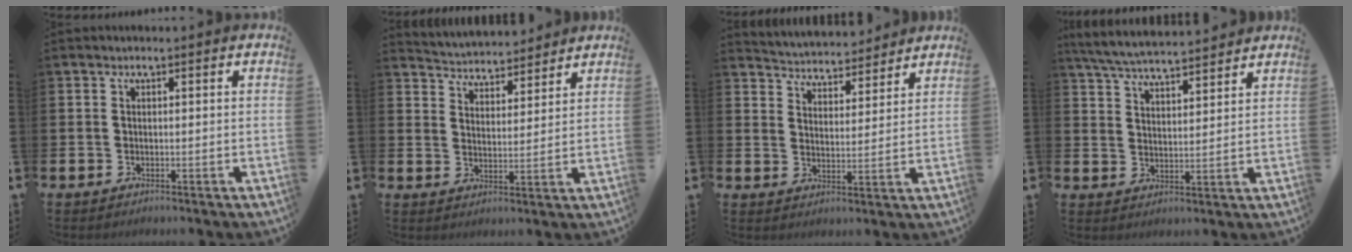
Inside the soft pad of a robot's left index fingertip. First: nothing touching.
{"total": 4.6, "force": [4.5, 0.9, -0.3], "torque": [-0.006, -0.036, 0.076]}
{"total": 4.7, "force": [4.6, 1.0, -0.2], "torque": [-0.009, -0.039, 0.078]}
{"total": 5.6, "force": [5.5, 0.2, 1.0], "torque": [-0.044, -0.032, 0.099]}